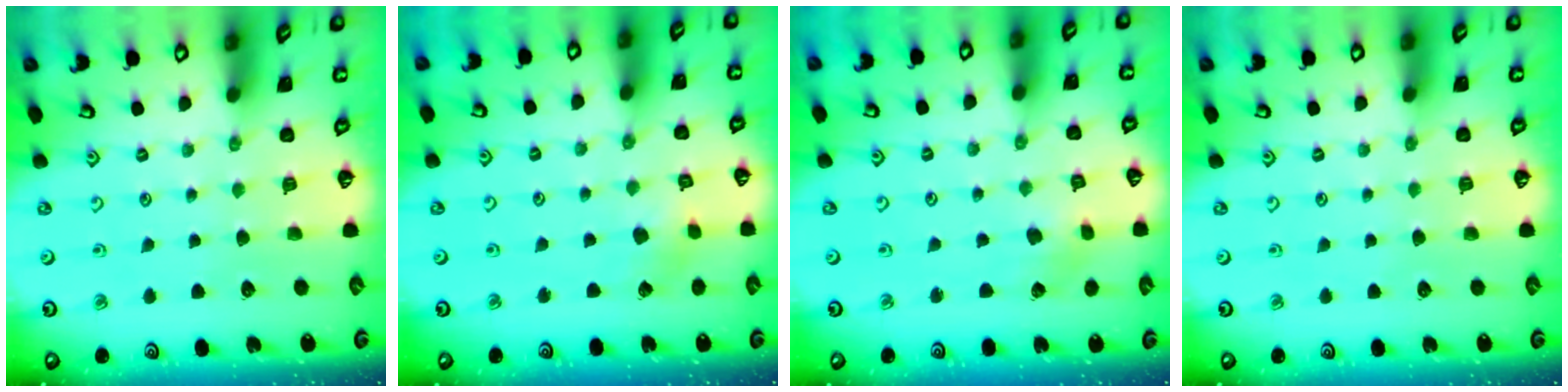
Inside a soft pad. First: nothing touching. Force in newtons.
{"total": 2.9, "press": 2.8, "slide": 0.8}
{"total": 2.3, "press": 2.3, "slide": 0.4}
{"total": 0.0}